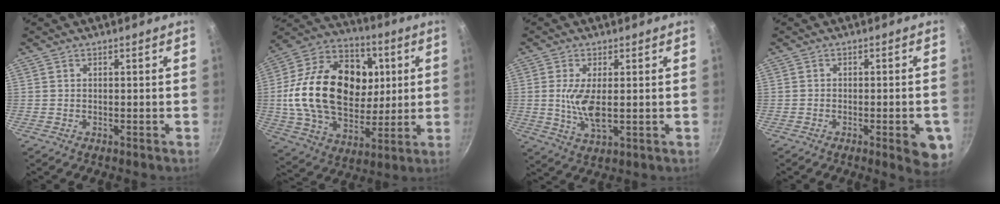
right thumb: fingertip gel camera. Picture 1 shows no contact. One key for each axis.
{"total": 28.3, "fx": 3.4, "fy": 20.0, "fz": 19.8, "tx": -0.325, "ty": 0.011, "tz": 0.058}
{"total": 7.1, "fx": 0.3, "fy": 2.6, "fz": 6.6, "tx": -0.133, "ty": -0.012, "tz": 0.009}
{"total": 7.1, "fx": -2.6, "fy": 2.0, "fz": 6.3, "tx": -0.057, "ty": 0.009, "tz": -0.031}